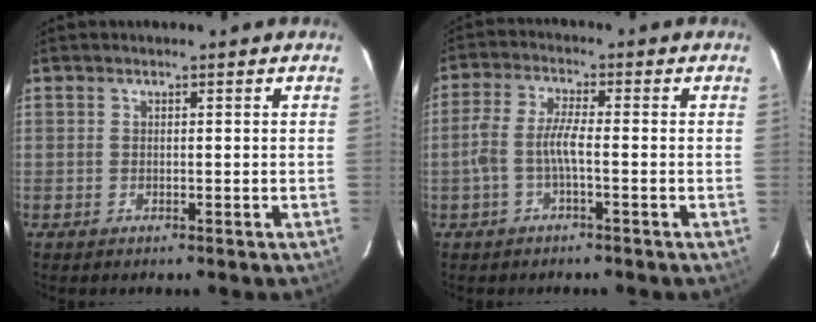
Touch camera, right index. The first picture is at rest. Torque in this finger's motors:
{"motor_torque": [0.86, -0.31, 0.52, 0.14]}